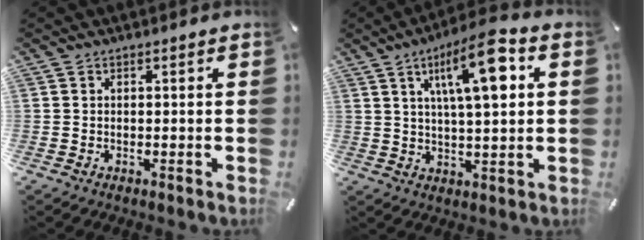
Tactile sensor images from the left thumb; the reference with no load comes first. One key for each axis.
{"total": 14.1, "fx": 5.0, "fy": 4.3, "fz": 12.5, "tx": -0.205, "ty": -0.006, "tz": 0.075}